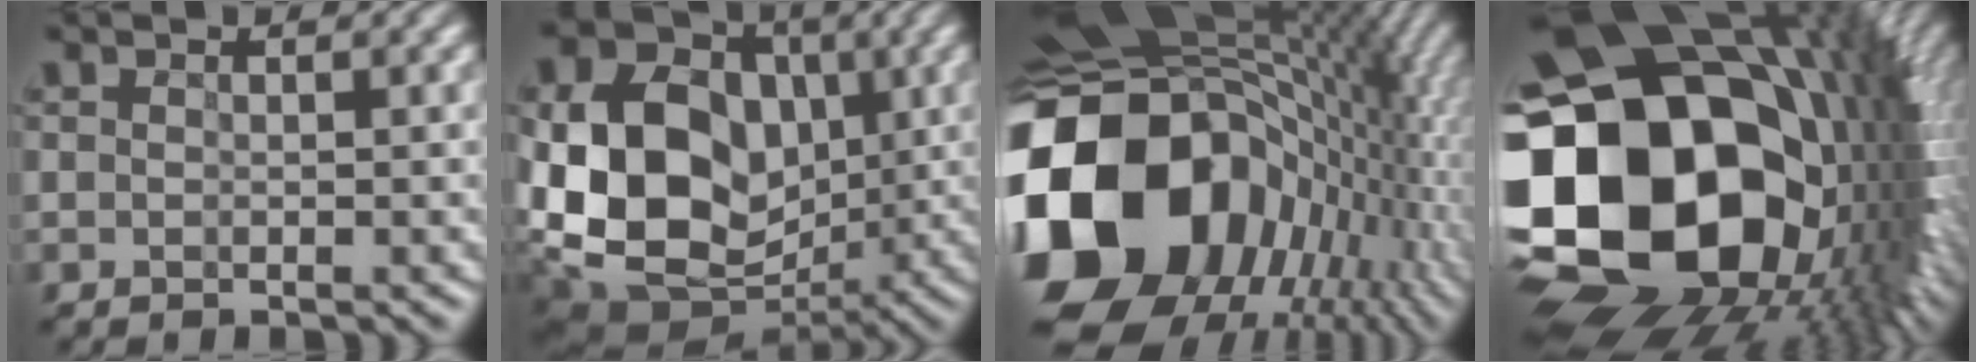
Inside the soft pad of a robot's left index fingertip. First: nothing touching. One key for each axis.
{"total": 15.1, "fx": -0.7, "fy": 11.6, "fz": 9.6, "tx": -0.195, "ty": -0.009, "tz": -0.001}
{"total": 19.7, "fx": -2.2, "fy": 14.9, "fz": 12.7, "tx": -0.307, "ty": -0.021, "tz": -0.009}
{"total": 22.0, "fx": -0.4, "fy": 15.9, "fz": 15.2, "tx": -0.333, "ty": -0.033, "tz": 0.022}